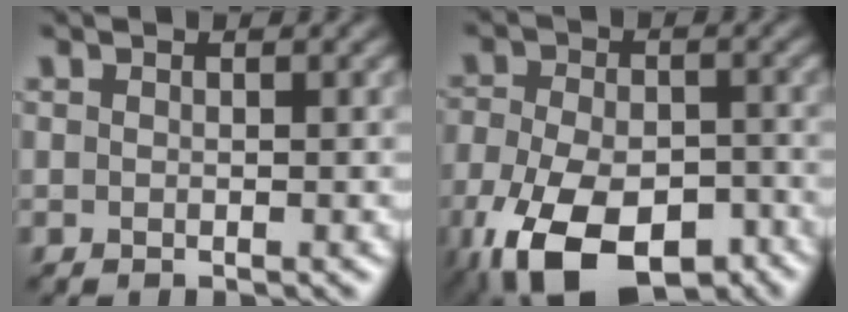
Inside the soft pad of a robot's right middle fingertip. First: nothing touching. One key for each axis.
{"total": 12.6, "fx": -6.8, "fy": 6.9, "fz": 8.0, "tx": -0.158, "ty": -0.046, "tz": -0.108}